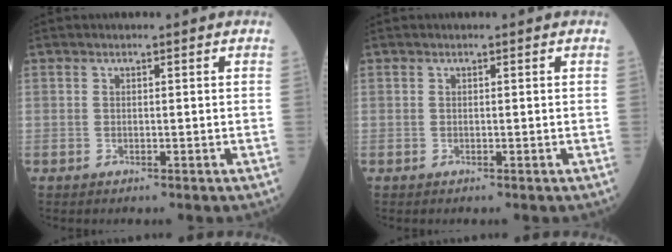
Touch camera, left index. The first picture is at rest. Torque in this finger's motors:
{"motor_torque": [0.00, 0.00, 0.00, 0.00]}